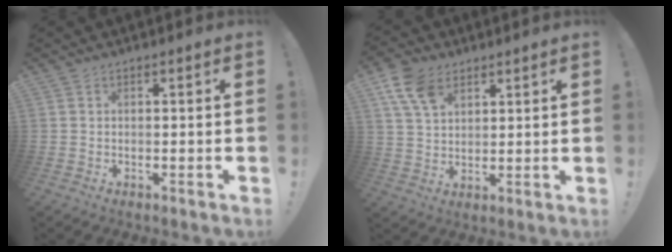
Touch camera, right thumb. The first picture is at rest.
{"total": 10.8, "force": [5.9, 6.9, 5.9], "torque": [-0.104, -0.014, 0.116]}